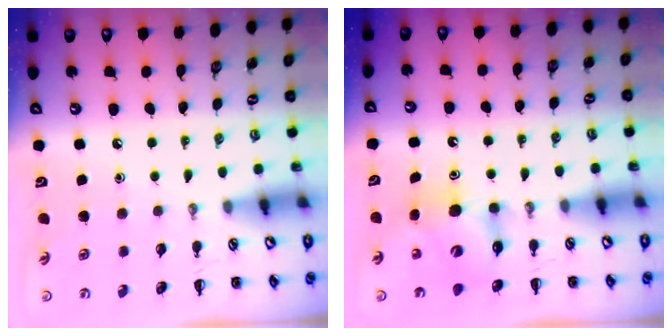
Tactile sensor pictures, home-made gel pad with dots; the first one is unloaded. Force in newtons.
{"total": 6.9, "press": 6.9, "slide": 0.4}